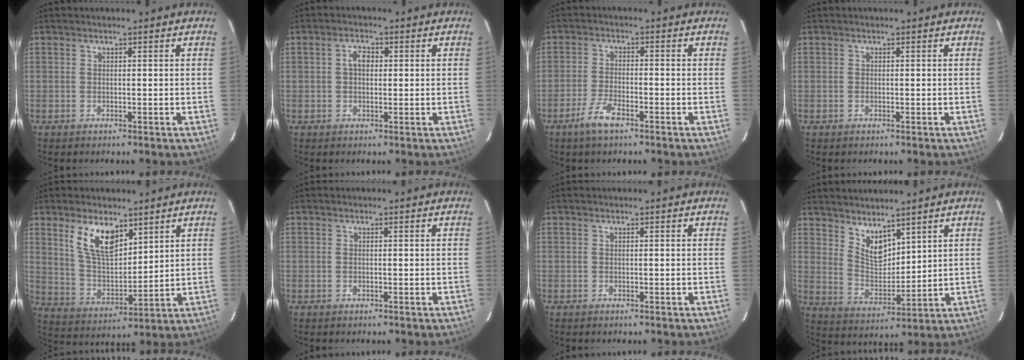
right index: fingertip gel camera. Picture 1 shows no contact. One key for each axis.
{"total": 2.7, "fx": 0.3, "fy": 1.8, "fz": 1.9, "tx": -0.035, "ty": 0.010, "tz": 0.005}
{"total": 5.1, "fx": -3.5, "fy": 1.4, "fz": 3.5, "tx": -0.085, "ty": -0.005, "tz": -0.069}
{"total": 0.0}
{"total": 10.9, "fx": 6.3, "fy": 5.0, "fz": 7.3, "tx": -0.135, "ty": 0.005, "tz": 0.132}
{"total": 0.0}
{"total": 0.0}
{"total": 7.5, "fx": 5.7, "fy": 3.2, "fz": 3.7, "tx": -0.058, "ty": -0.006, "tz": 0.114}